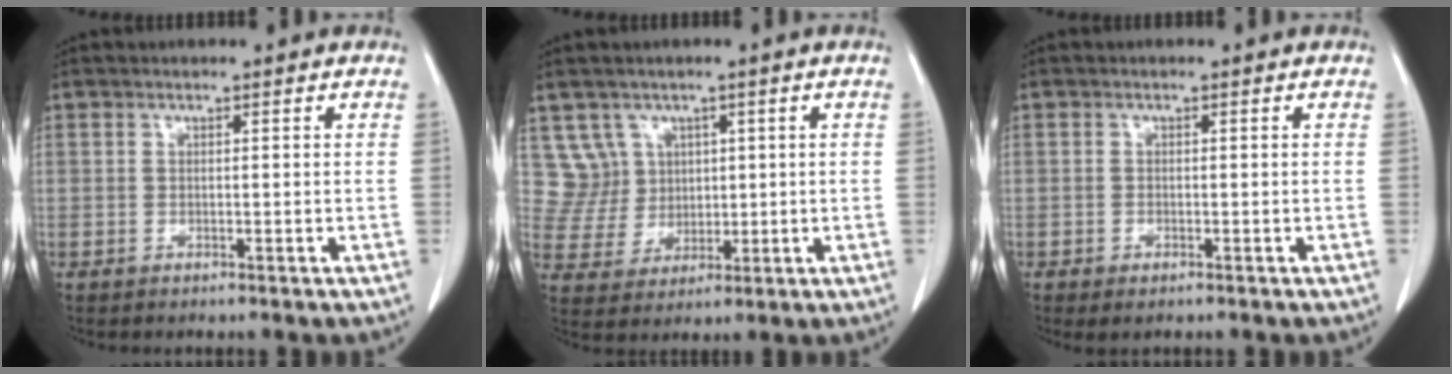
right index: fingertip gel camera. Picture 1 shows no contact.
{"total": 6.5, "force": [2.8, 5.8, -0.2], "torque": [0.006, 0.020, 0.066]}
{"total": 1.5, "force": [-0.9, 0.6, 1.0], "torque": [-0.016, -0.002, -0.008]}